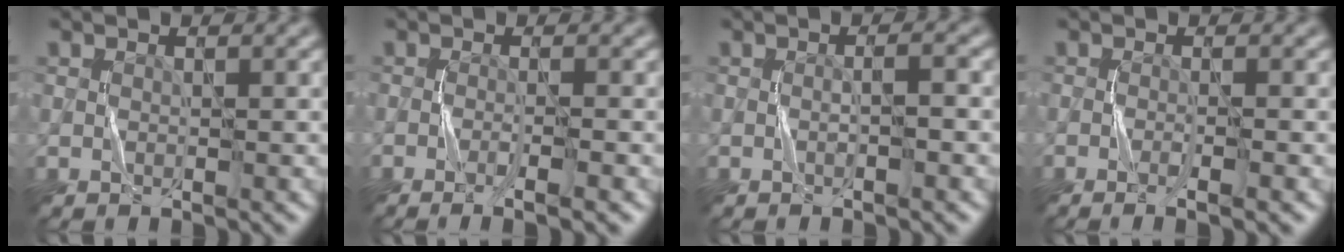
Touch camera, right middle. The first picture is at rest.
{"total": 3.0, "force": [-1.4, 0.5, 2.6], "torque": [-0.036, -0.001, -0.031]}
{"total": 2.2, "force": [-0.1, 0.6, 2.1], "torque": [-0.010, 0.000, -0.017]}
{"total": 2.4, "force": [-1.0, 0.5, 2.1], "torque": [-0.027, -0.001, -0.023]}